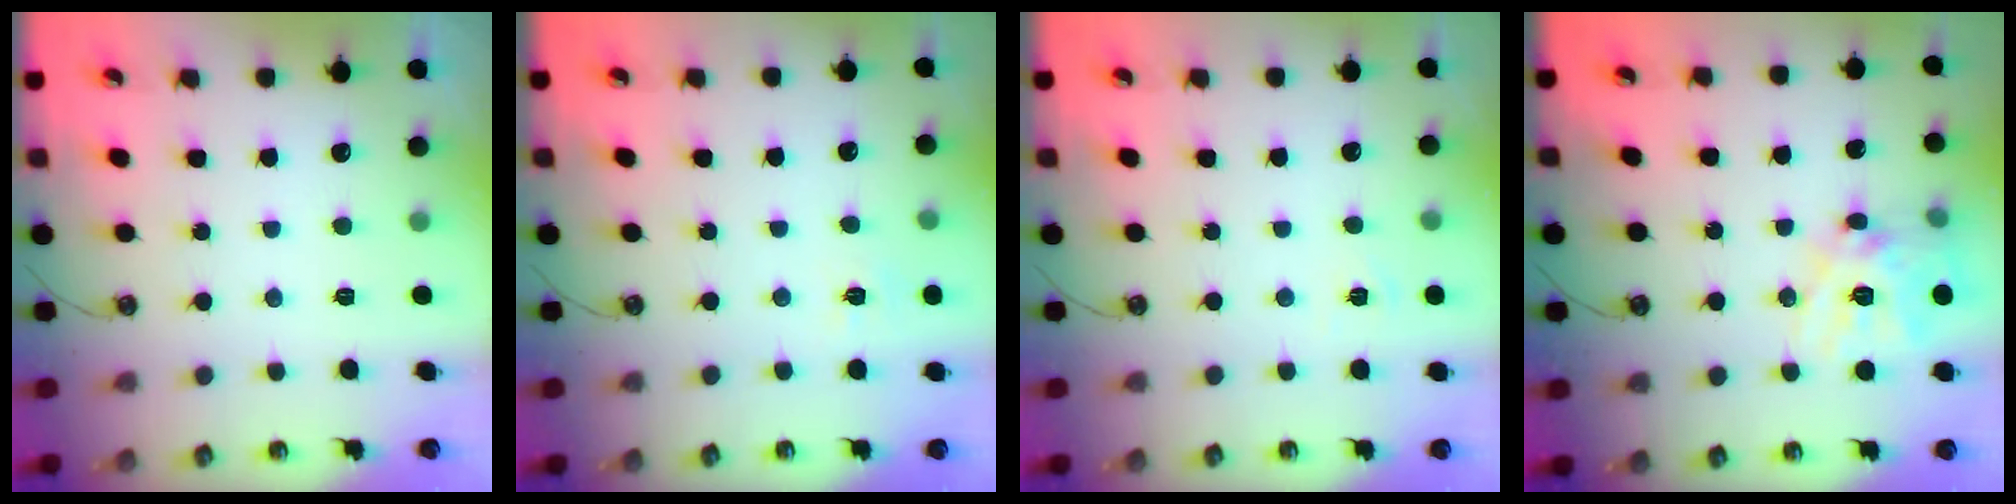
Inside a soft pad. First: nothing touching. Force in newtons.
{"total": 5.0, "press": 4.9, "slide": 0.5}
{"total": 4.3, "press": 4.3, "slide": 0.4}
{"total": 16.5, "press": 16.4, "slide": 2.2}